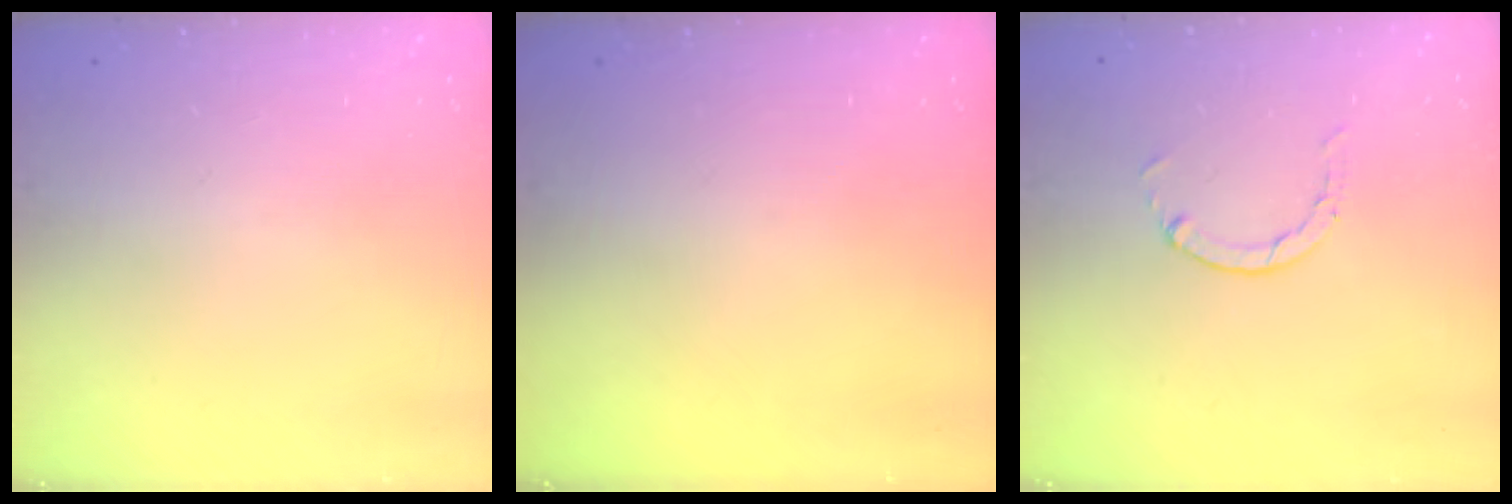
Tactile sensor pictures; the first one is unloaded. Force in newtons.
{"total": 0.0}
{"total": 0.6, "press": 0.6, "slide": 0.2}